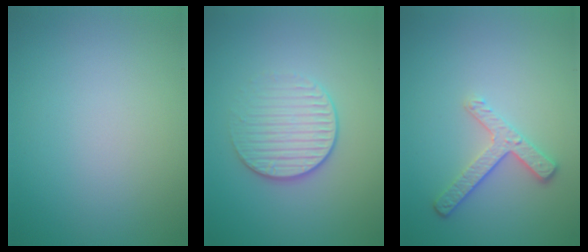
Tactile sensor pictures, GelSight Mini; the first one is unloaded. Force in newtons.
{"total": 3.3, "press": 2.9, "slide": 1.4}
{"total": 2.7, "press": 2.3, "slide": 1.5}